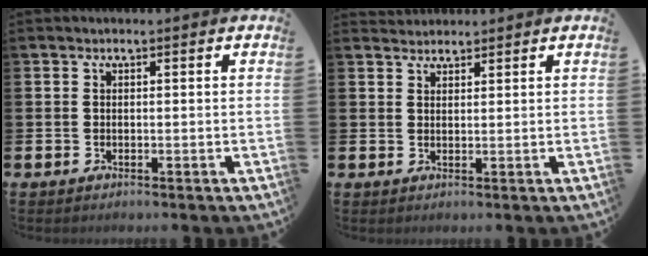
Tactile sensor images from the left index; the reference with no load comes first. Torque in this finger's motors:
{"motor_torque": [0.13, -0.26, 0.06, 0.00]}